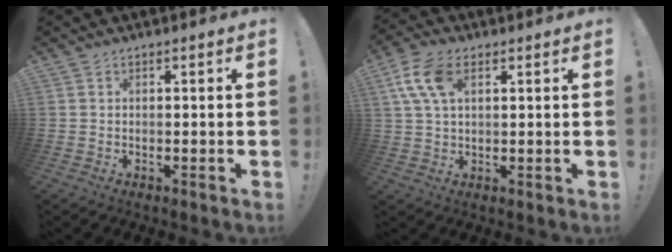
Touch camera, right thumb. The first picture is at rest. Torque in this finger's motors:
{"motor_torque": [0.72, 0.72, 0.10, -0.03, 0.06]}